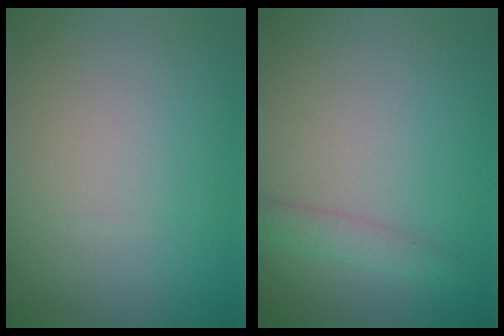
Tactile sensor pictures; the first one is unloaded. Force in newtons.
{"total": 1.7, "press": 1.7, "slide": 0.0}